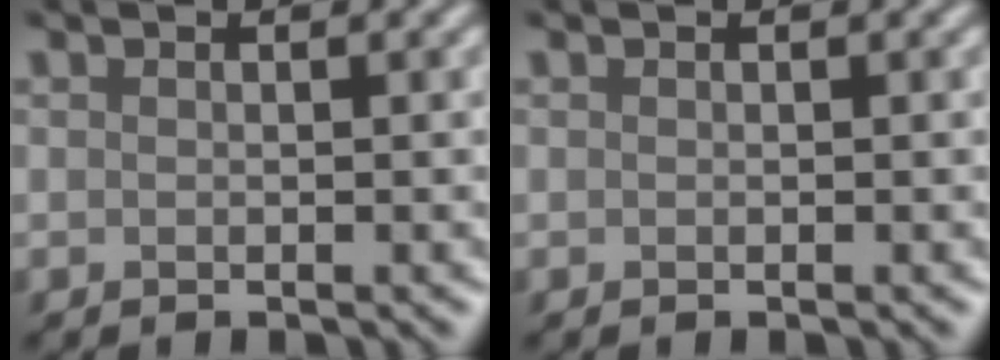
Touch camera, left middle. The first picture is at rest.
{"total": 0.0}